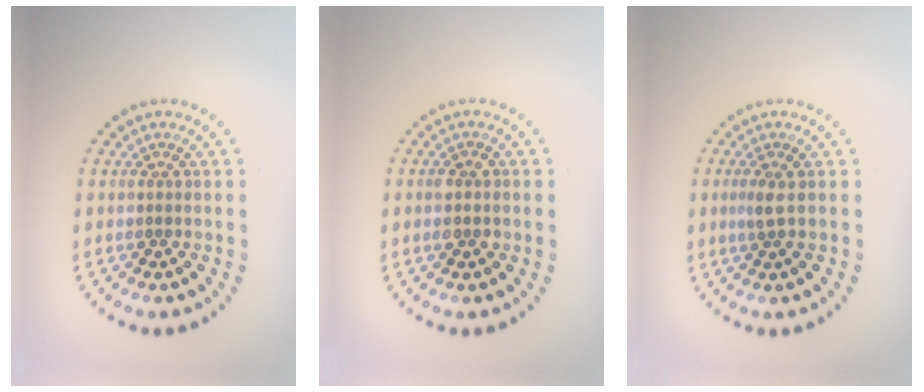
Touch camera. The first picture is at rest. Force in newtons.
{"total": 1.2, "press": 1.2, "slide": 0.2}
{"total": 1.3, "press": 1.0, "slide": 0.8}